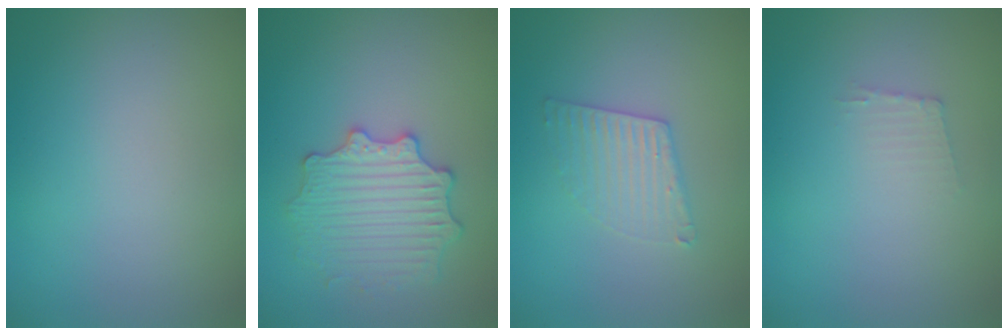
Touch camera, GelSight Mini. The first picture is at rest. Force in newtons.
{"total": 3.6, "press": 3.6, "slide": 0.6}
{"total": 2.5, "press": 2.5, "slide": 0.2}
{"total": 1.1, "press": 1.0, "slide": 0.2}